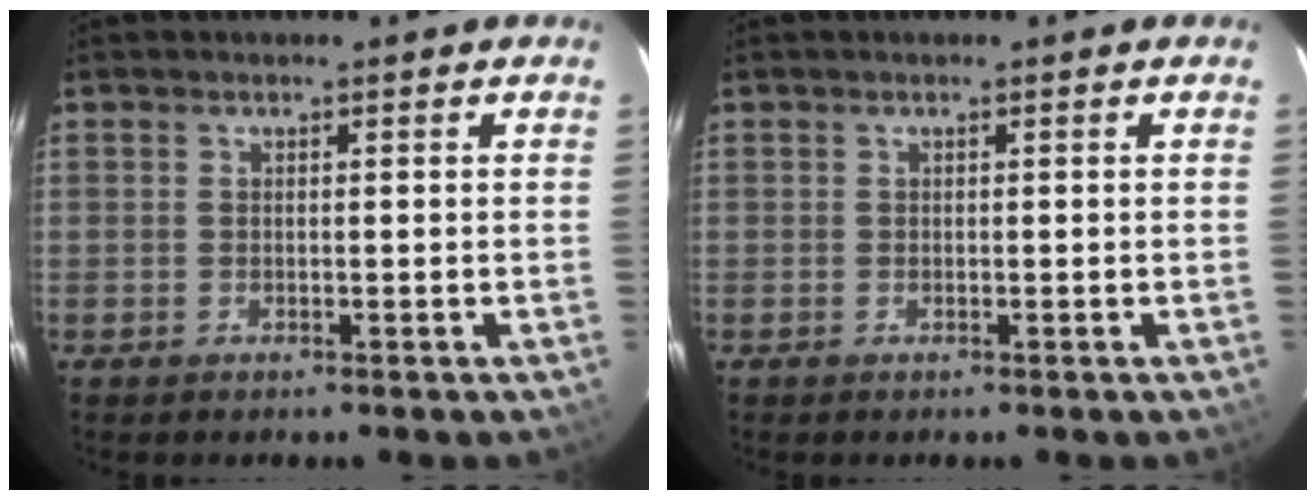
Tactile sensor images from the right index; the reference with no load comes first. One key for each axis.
{"total": 0.0}